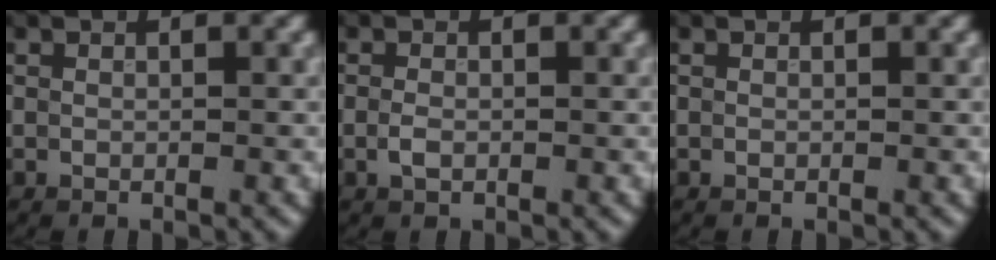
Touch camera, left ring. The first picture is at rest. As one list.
[{"total": 1.1, "force": [-0.2, 0.7, 0.9], "torque": [-0.021, 0.000, -0.007]}, {"total": 0.0}]